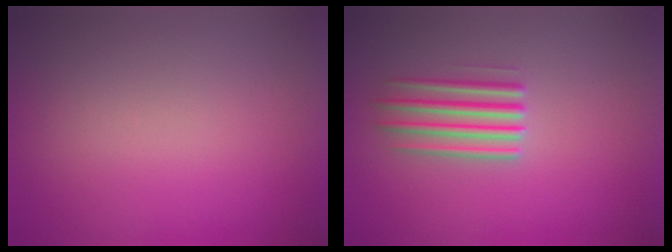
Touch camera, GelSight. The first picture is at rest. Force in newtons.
{"total": 2.5}